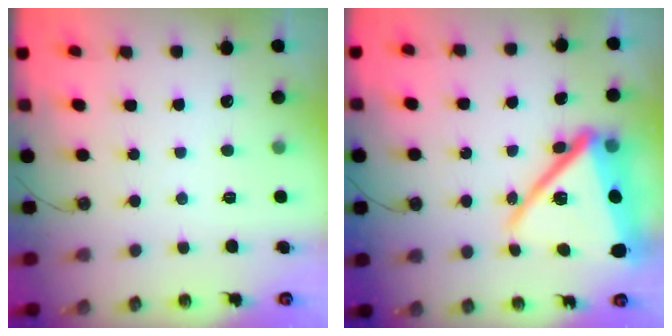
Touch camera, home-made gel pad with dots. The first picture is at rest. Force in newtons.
{"total": 23.0, "press": 22.9, "slide": 1.8}